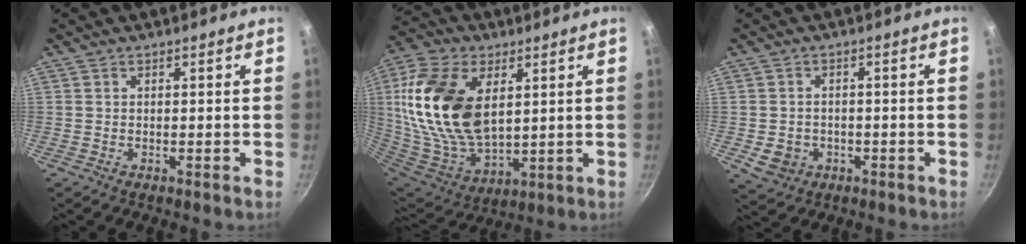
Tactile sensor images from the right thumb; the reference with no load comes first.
{"total": 23.1, "force": [5.8, 13.6, 17.7], "torque": [-0.340, -0.027, 0.117]}
{"total": 5.1, "force": [-1.4, 4.3, 2.4], "torque": [-0.033, 0.013, -0.010]}